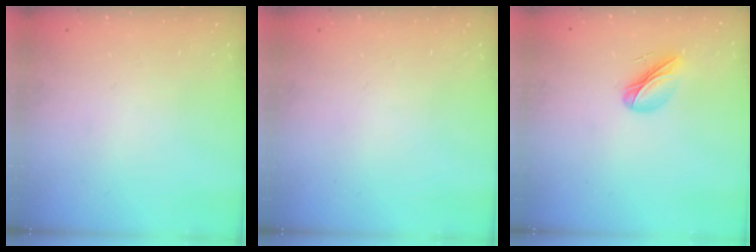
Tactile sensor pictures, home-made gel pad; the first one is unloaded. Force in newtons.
{"total": 0.0}
{"total": 7.3, "press": 7.1, "slide": 1.7}